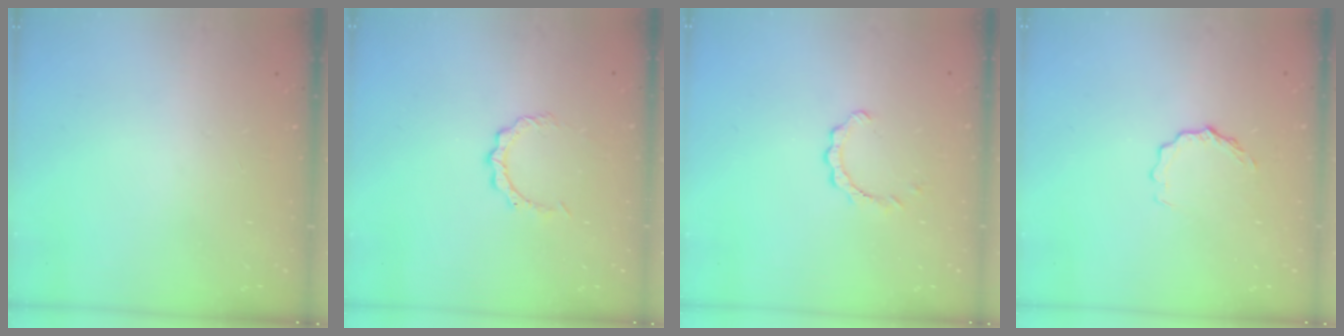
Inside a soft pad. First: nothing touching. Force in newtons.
{"total": 3.0, "press": 3.0, "slide": 0.2}
{"total": 2.0, "press": 2.0, "slide": 0.2}
{"total": 4.1, "press": 4.1, "slide": 0.4}